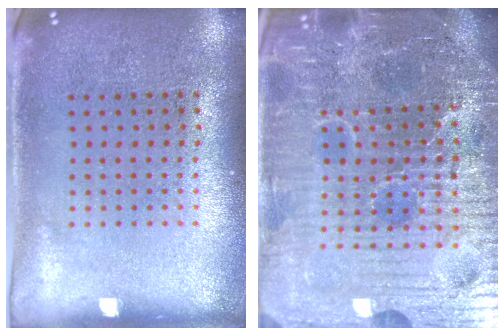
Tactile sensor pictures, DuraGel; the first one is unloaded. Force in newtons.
{"total": 7.3, "press": 6.6, "slide": 3.1}